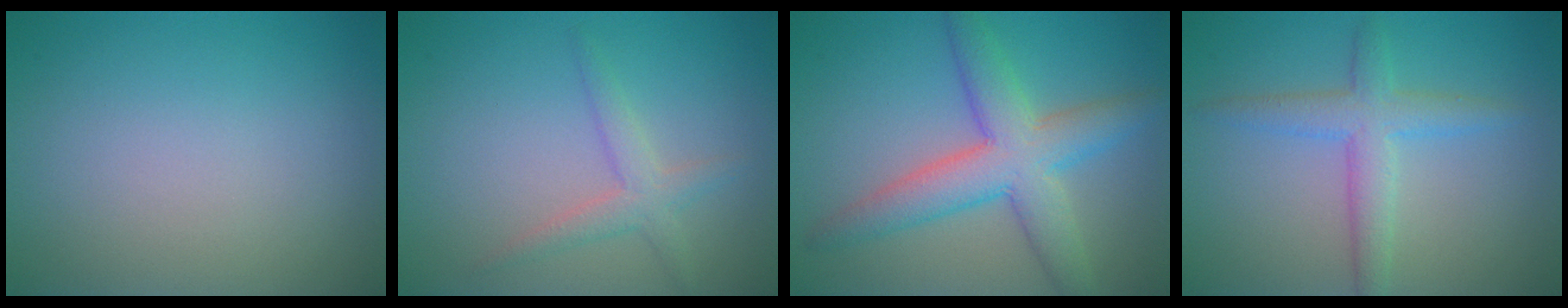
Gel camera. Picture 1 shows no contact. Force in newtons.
{"total": 2.2, "press": 2.2, "slide": 0.1}
{"total": 6.4, "press": 6.4, "slide": 0.2}
{"total": 3.5, "press": 3.5, "slide": 0.2}